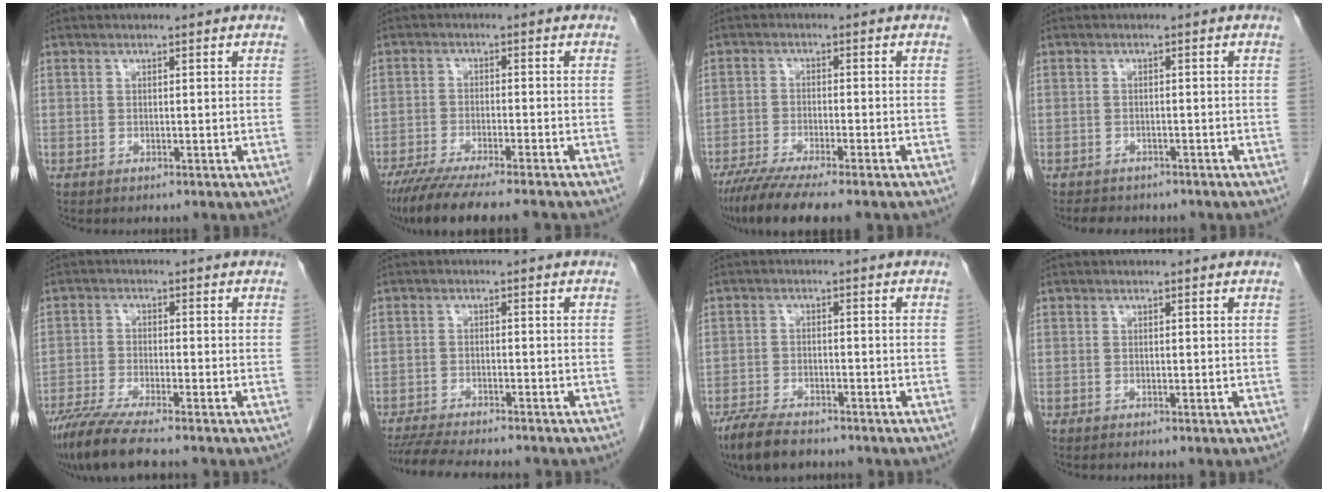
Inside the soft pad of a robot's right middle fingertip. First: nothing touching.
{"total": 12.2, "force": [-10.3, 0.3, 6.5], "torque": [-0.092, -0.032, -0.161]}
{"total": 9.6, "force": [-7.7, 0.4, 5.8], "torque": [-0.090, -0.023, -0.123]}
{"total": 4.9, "force": [-4.1, 2.2, 1.4], "torque": [-0.025, -0.002, -0.051]}
{"total": 8.5, "force": [-7.1, -0.1, 4.7], "torque": [-0.078, -0.026, -0.121]}
{"total": 10.8, "force": [-9.7, 1.2, 4.8], "torque": [-0.069, -0.013, -0.145]}
{"total": 7.2, "force": [-5.8, 2.2, 3.7], "torque": [-0.070, -0.013, -0.099]}
{"total": 0.6, "force": [-0.5, 0.0, 0.3], "torque": [-0.007, -0.001, -0.005]}